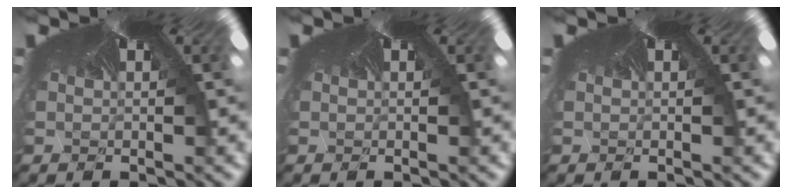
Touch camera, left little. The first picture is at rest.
{"total": 0.0}
{"total": 0.0}